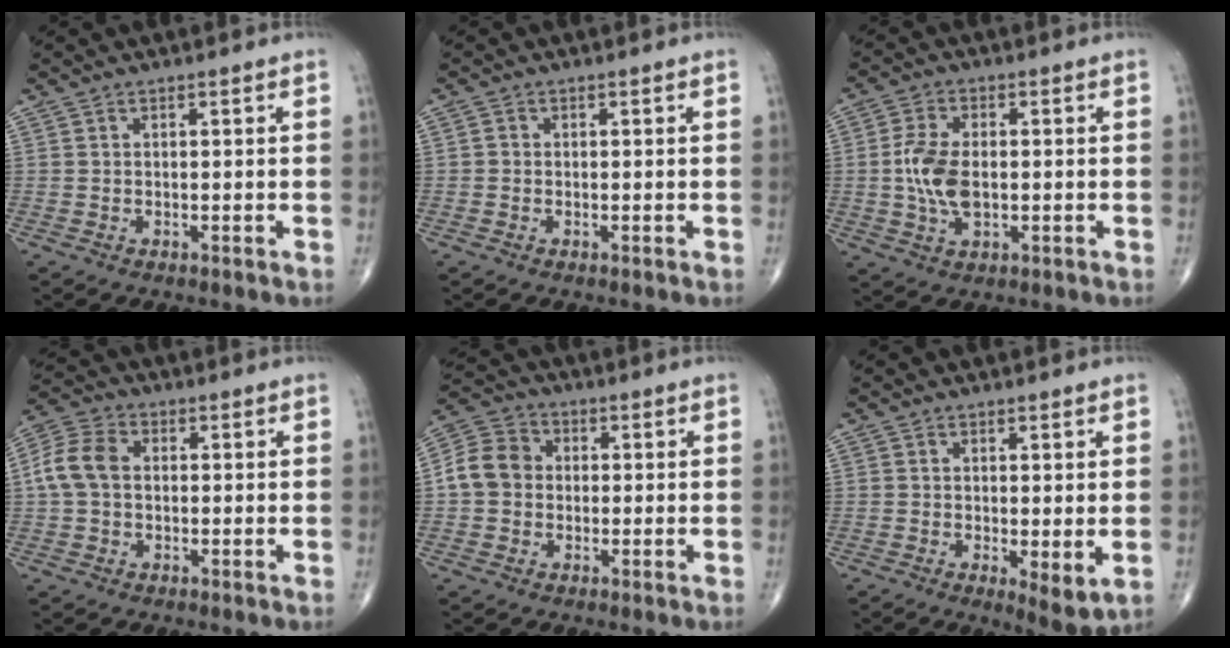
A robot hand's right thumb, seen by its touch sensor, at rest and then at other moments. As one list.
[{"total": 0.8, "force": [-0.1, 0.7, 0.3], "torque": [-0.001, 0.002, -0.005]}, {"total": 8.3, "force": [-0.4, 4.7, 6.8], "torque": [-0.140, 0.001, -0.009]}, {"total": 7.6, "force": [0.4, 5.5, 5.2], "torque": [-0.111, 0.023, -0.001]}, {"total": 8.1, "force": [0.0, 7.0, 4.2], "torque": [-0.067, 0.025, -0.015]}, {"total": 5.1, "force": [-0.6, 1.6, 4.8], "torque": [-0.075, -0.019, -0.008]}]